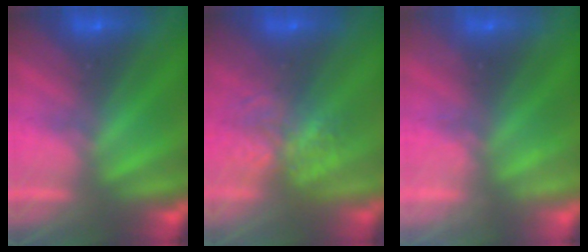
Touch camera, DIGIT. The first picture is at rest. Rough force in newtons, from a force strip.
{"total": 7.4}
{"total": 2.2}